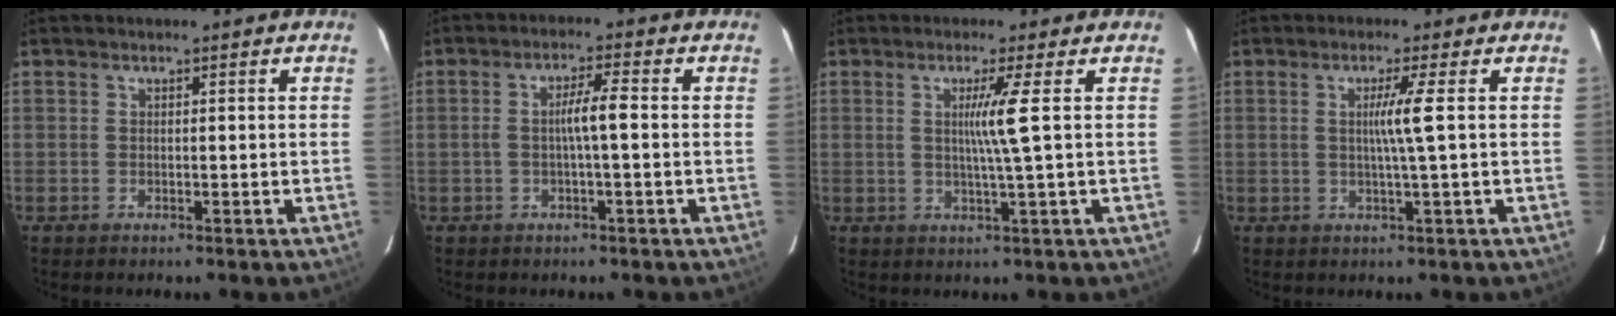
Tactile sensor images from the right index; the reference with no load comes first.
{"total": 3.8, "force": [-0.2, 0.1, 3.8], "torque": [-0.070, 0.009, -0.002]}
{"total": 4.2, "force": [0.8, -1.6, 3.8], "torque": [-0.073, -0.007, 0.016]}
{"total": 3.6, "force": [0.4, -1.2, 3.3], "torque": [-0.062, -0.006, 0.008]}